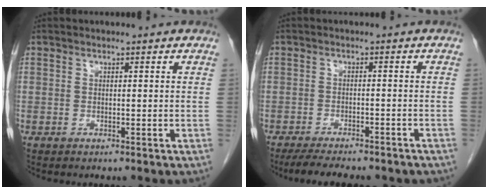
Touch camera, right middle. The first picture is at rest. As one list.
[{"total": 11.3, "force": [-9.6, 2.8, 5.4], "torque": [-0.073, -0.005, -0.125]}]